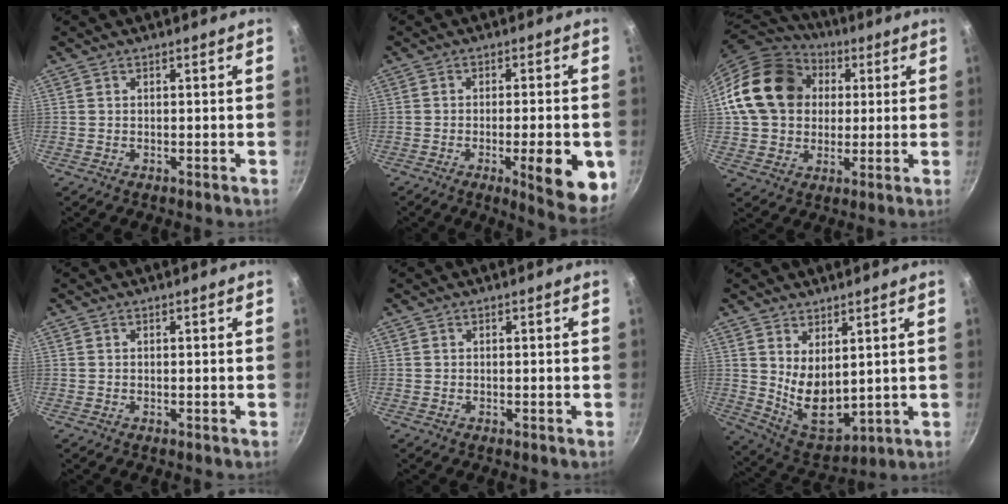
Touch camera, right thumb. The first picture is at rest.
{"total": 12.2, "force": [-3.5, 3.2, 11.2], "torque": [-0.130, 0.003, -0.043]}
{"total": 19.5, "force": [3.9, 15.6, 11.0], "torque": [-0.169, 0.025, 0.063]}
{"total": 0.0}
{"total": 0.0}
{"total": 9.8, "force": [3.1, 5.2, 7.6], "torque": [-0.109, -0.047, 0.080]}